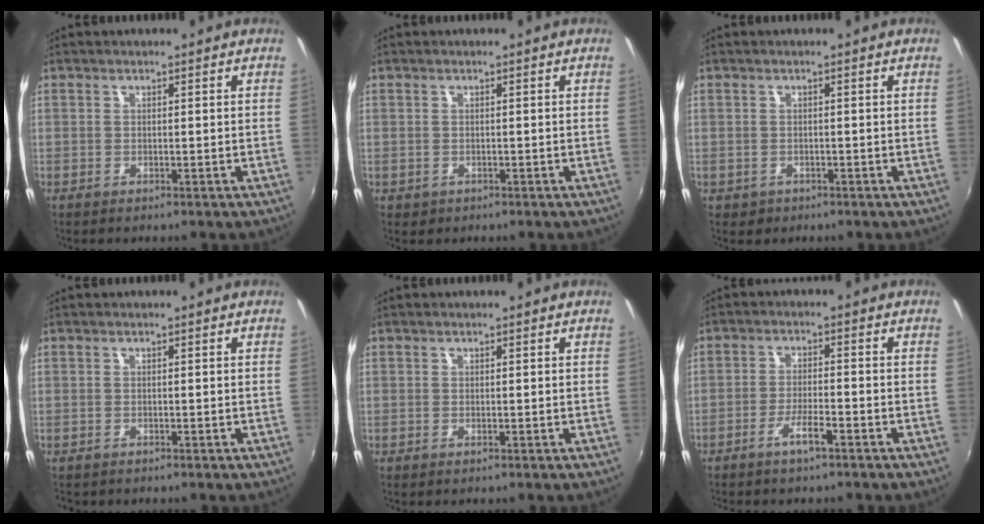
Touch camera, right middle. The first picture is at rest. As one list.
[{"total": 1.0, "force": [-0.3, 0.9, 0.3], "torque": [-0.006, -0.003, -0.003]}, {"total": 1.8, "force": [-0.7, 1.6, 0.5], "torque": [-0.015, -0.004, -0.006]}, {"total": 1.0, "force": [-0.8, 0.3, 0.5], "torque": [-0.010, -0.004, -0.011]}, {"total": 0.0}, {"total": 4.0, "force": [-2.9, 0.5, 2.7], "torque": [-0.066, -0.001, -0.052]}]